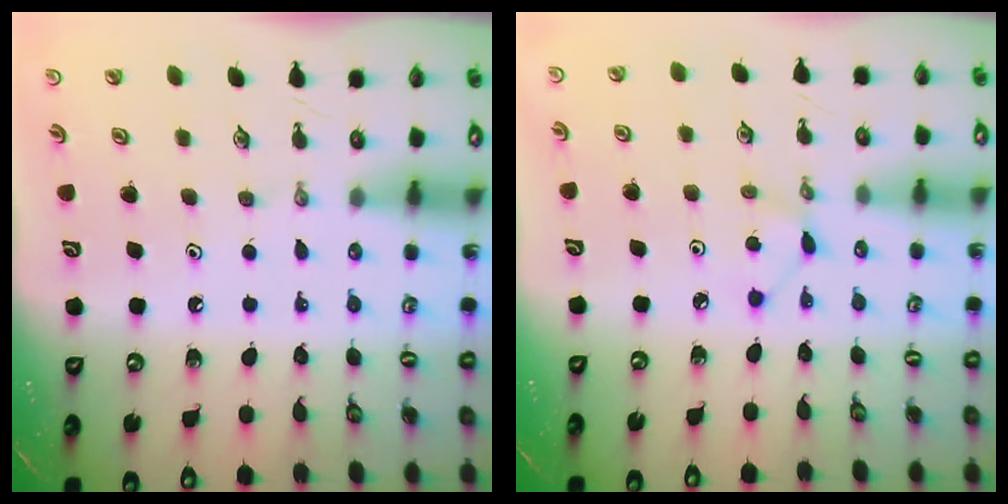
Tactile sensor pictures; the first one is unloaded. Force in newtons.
{"total": 2.8, "press": 2.8, "slide": 0.3}